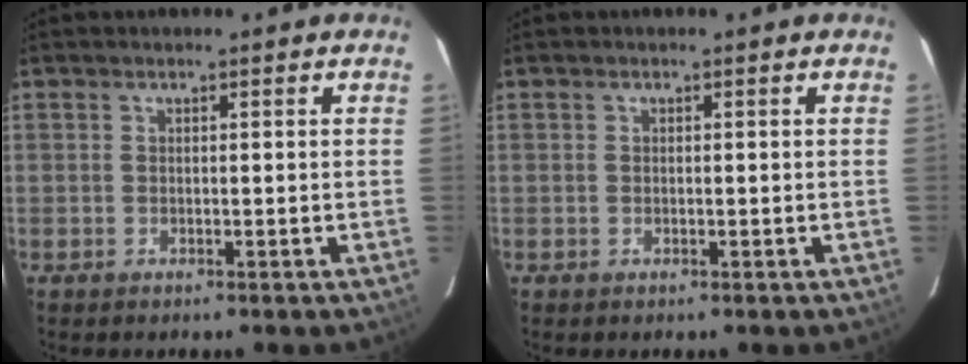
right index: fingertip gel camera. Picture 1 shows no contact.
{"total": 0.0}